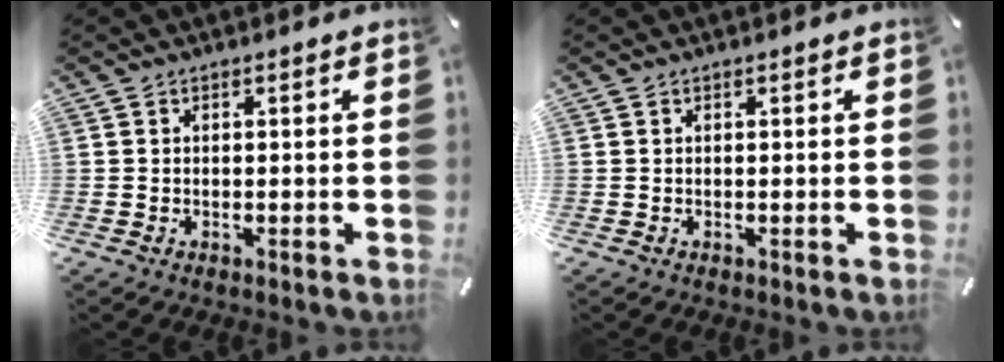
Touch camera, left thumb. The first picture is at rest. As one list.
[{"total": 0.0}]